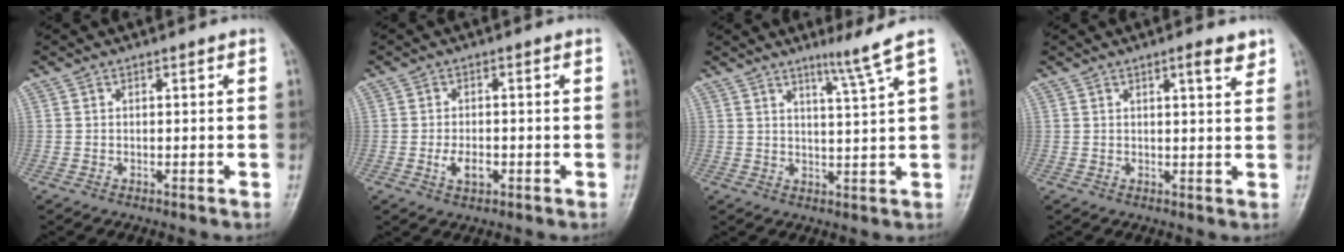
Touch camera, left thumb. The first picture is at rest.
{"total": 3.5, "force": [-1.1, 2.1, 2.6], "torque": [-0.042, 0.004, -0.016]}
{"total": 5.3, "force": [3.4, -1.4, 3.8], "torque": [-0.066, -0.031, 0.060]}
{"total": 3.5, "force": [2.3, 0.7, 2.6], "torque": [-0.030, -0.013, 0.034]}